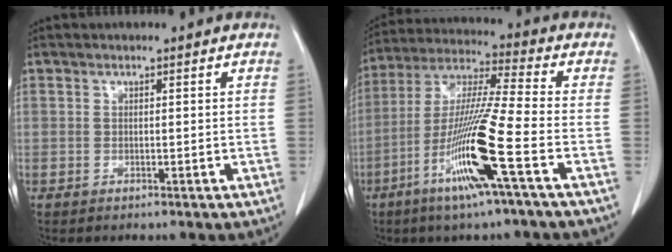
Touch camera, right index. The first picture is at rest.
{"total": 15.2, "force": [-6.2, -1.0, 13.8], "torque": [-0.282, -0.020, -0.123]}